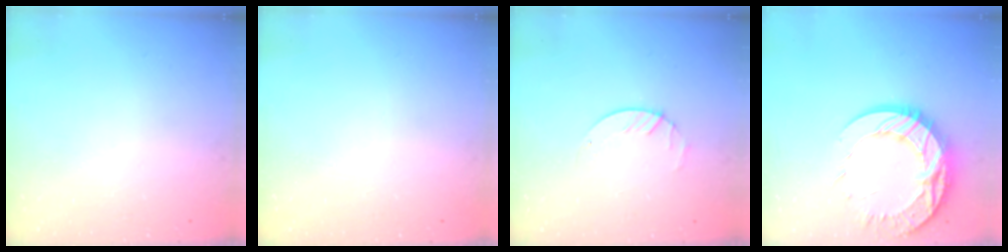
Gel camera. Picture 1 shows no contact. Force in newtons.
{"total": 0.0}
{"total": 1.4, "press": 1.4, "slide": 0.2}
{"total": 17.9, "press": 17.8, "slide": 1.6}